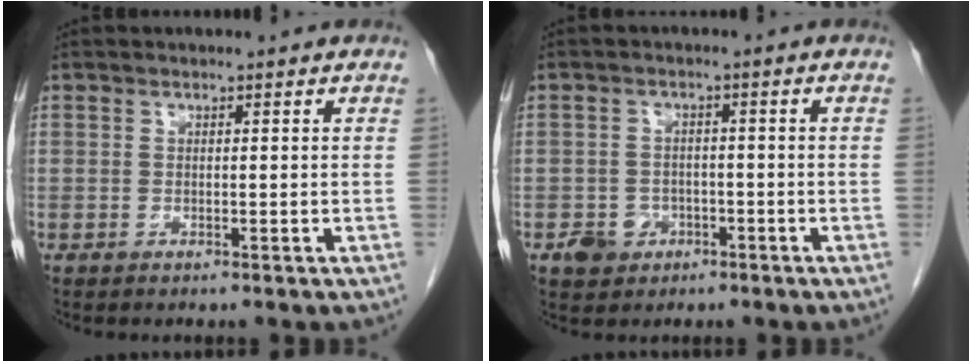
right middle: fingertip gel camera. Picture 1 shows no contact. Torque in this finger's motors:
{"motor_torque": [0.66, -0.32, 0.00, 0.00]}